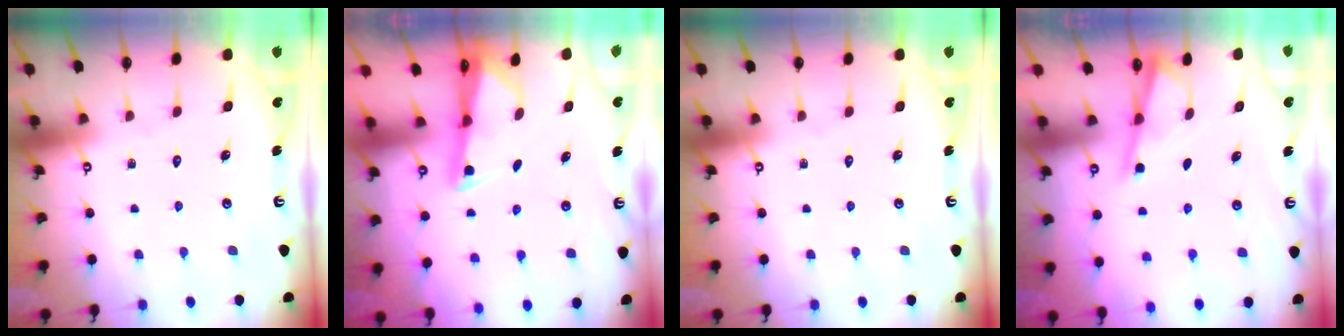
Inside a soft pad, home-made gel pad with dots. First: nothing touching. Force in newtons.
{"total": 2.0, "press": 2.0, "slide": 0.4}
{"total": 0.0}
{"total": 2.5, "press": 2.5, "slide": 0.4}